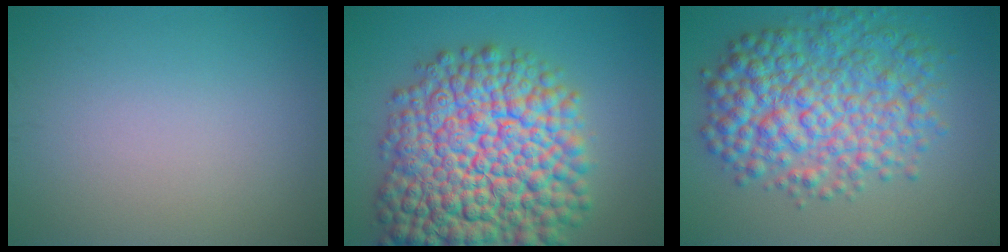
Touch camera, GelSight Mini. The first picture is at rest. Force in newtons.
{"total": 17.0, "press": 17.0, "slide": 0.7}
{"total": 8.7, "press": 8.7, "slide": 0.1}